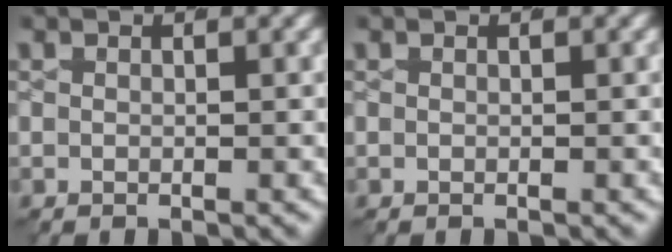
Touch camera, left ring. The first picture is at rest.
{"total": 0.0}